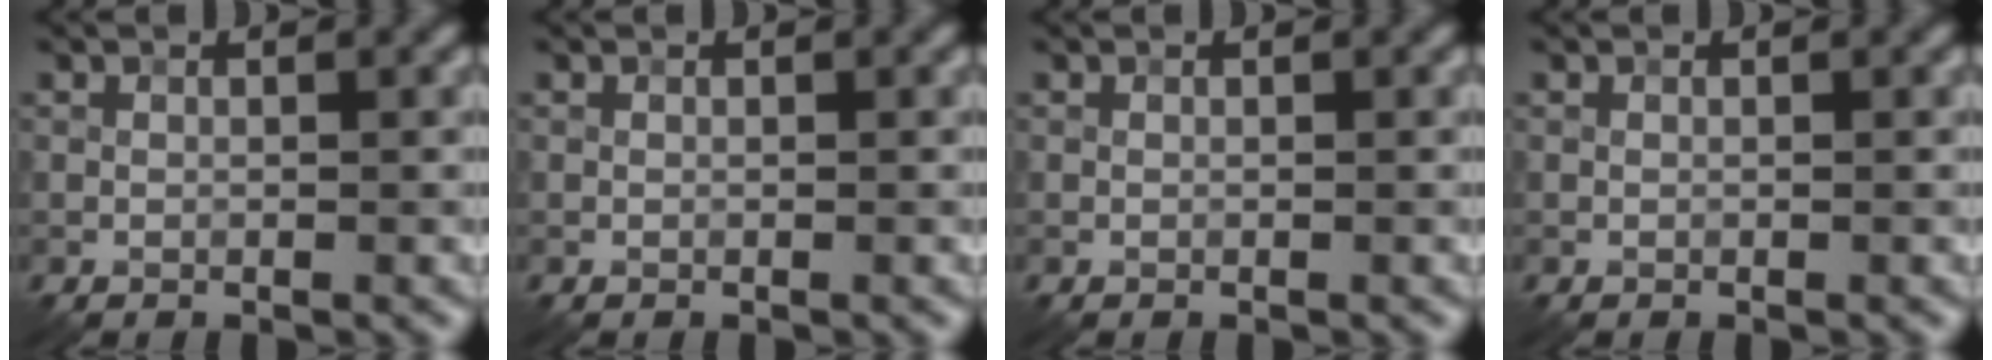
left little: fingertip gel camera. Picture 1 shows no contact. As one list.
[{"total": 0.0}, {"total": 0.0}, {"total": 0.0}]